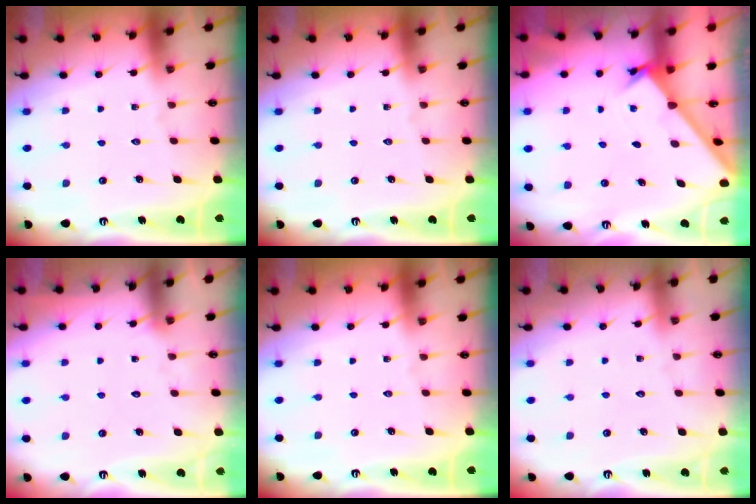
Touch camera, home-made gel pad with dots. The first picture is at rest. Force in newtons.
{"total": 0.0}
{"total": 1.5, "press": 1.4, "slide": 0.1}
{"total": 2.0, "press": 2.0, "slide": 0.0}
{"total": 0.0}
{"total": 2.4, "press": 2.4, "slide": 0.3}